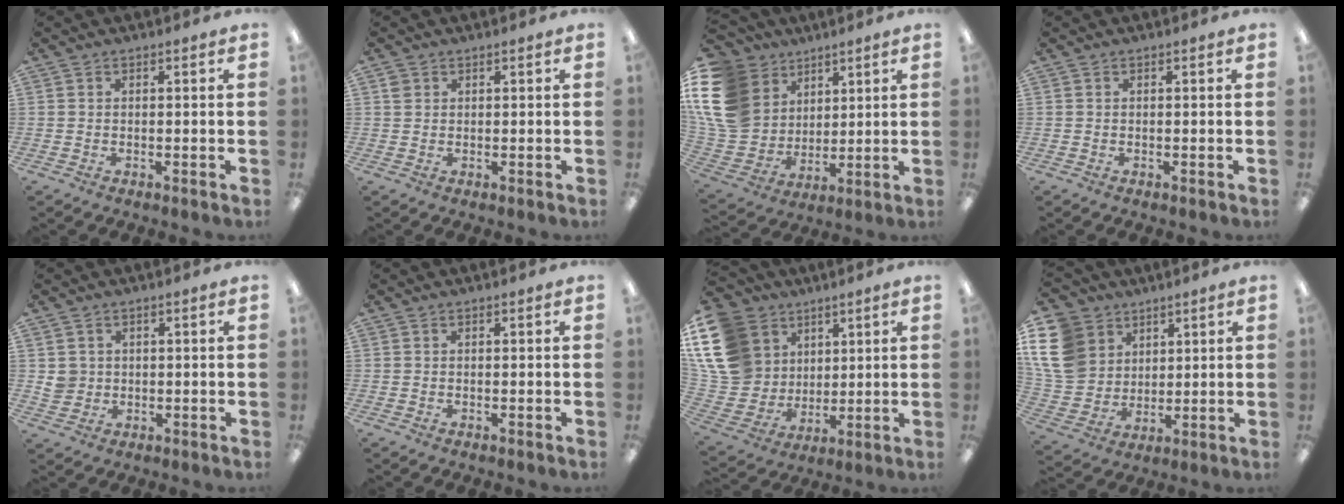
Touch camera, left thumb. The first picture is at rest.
{"total": 1.5, "force": [0.8, 1.3, 0.3], "torque": [0.001, 0.000, 0.013]}
{"total": 18.3, "force": [7.0, 14.7, 8.2], "torque": [-0.189, -0.035, 0.136]}
{"total": 0.0}
{"total": 3.9, "force": [0.7, 3.8, 0.6], "torque": [-0.012, 0.006, 0.013]}
{"total": 0.0}
{"total": 18.0, "force": [7.3, 14.6, 7.5], "torque": [-0.169, -0.027, 0.151]}
{"total": 15.1, "force": [6.2, 12.3, 6.1], "torque": [-0.154, -0.029, 0.123]}